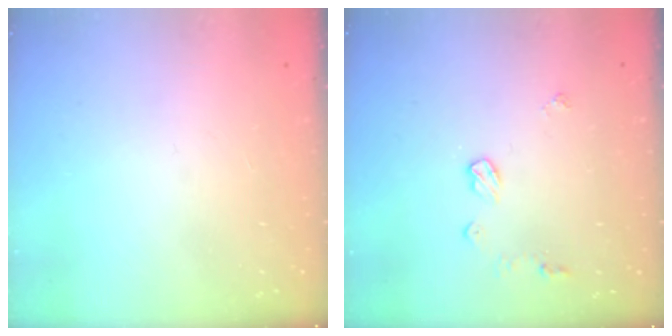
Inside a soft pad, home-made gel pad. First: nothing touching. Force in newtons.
{"total": 7.1, "press": 7.1, "slide": 0.2}